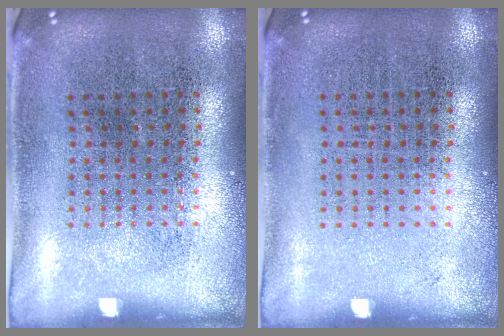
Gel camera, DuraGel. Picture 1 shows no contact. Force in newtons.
{"total": 0.0}